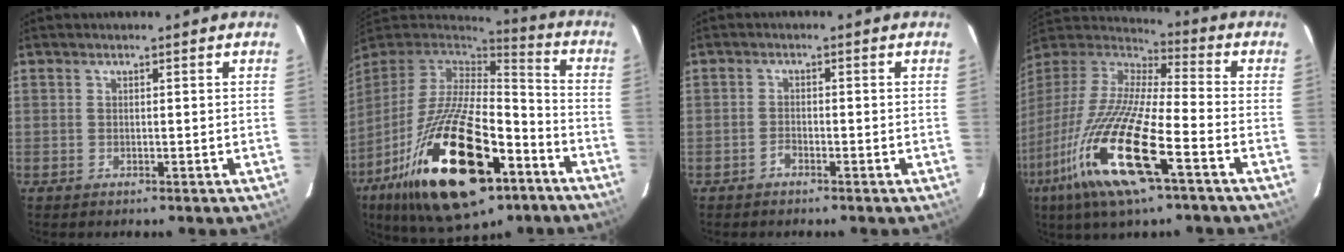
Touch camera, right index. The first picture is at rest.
{"total": 31.3, "force": [-15.6, 12.6, 24.0], "torque": [-0.459, -0.041, -0.254]}
{"total": 1.3, "force": [-1.2, 0.4, 0.5], "torque": [-0.013, 0.003, -0.025]}
{"total": 23.9, "force": [-12.0, 3.9, 20.3], "torque": [-0.393, -0.060, -0.236]}